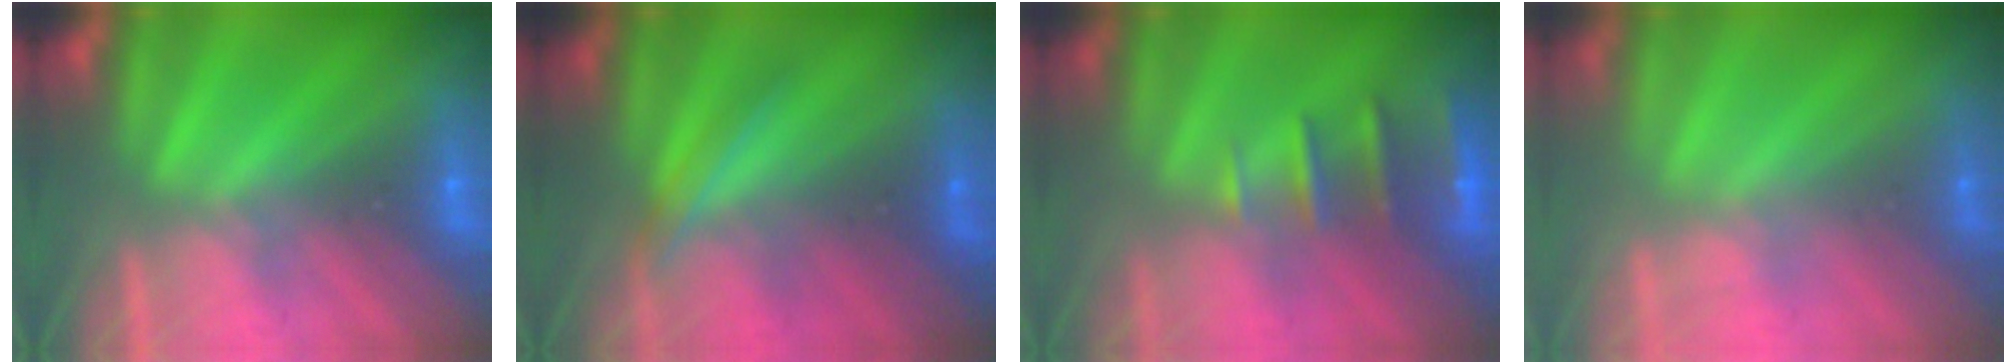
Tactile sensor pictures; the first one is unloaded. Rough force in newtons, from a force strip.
{"total": 1.9}
{"total": 2.4}
{"total": 2.3}